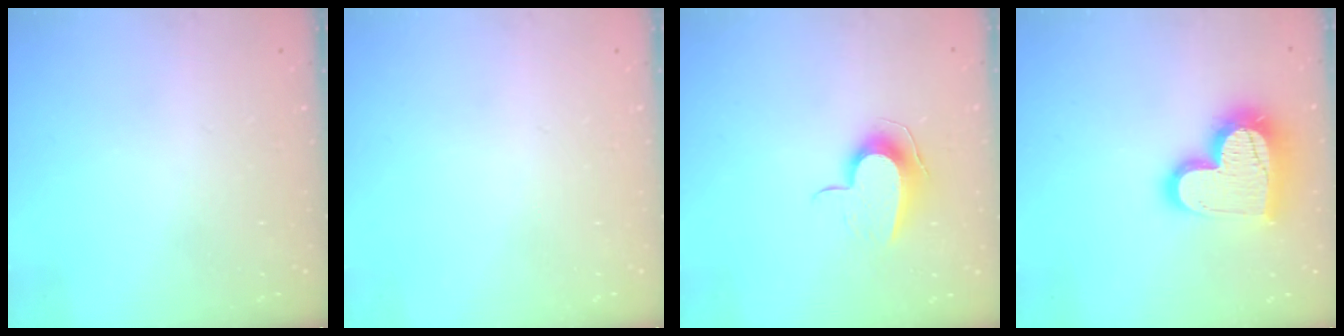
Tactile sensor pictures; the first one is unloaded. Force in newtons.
{"total": 0.0}
{"total": 9.8, "press": 9.8, "slide": 0.1}
{"total": 20.1, "press": 20.0, "slide": 1.5}